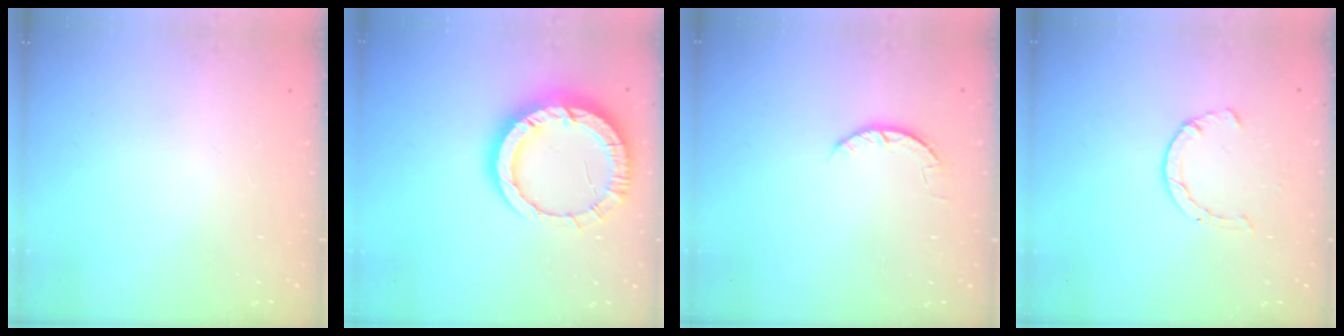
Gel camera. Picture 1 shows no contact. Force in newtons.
{"total": 14.6, "press": 14.5, "slide": 1.4}
{"total": 3.9, "press": 3.9, "slide": 0.6}
{"total": 2.1, "press": 2.1, "slide": 0.5}